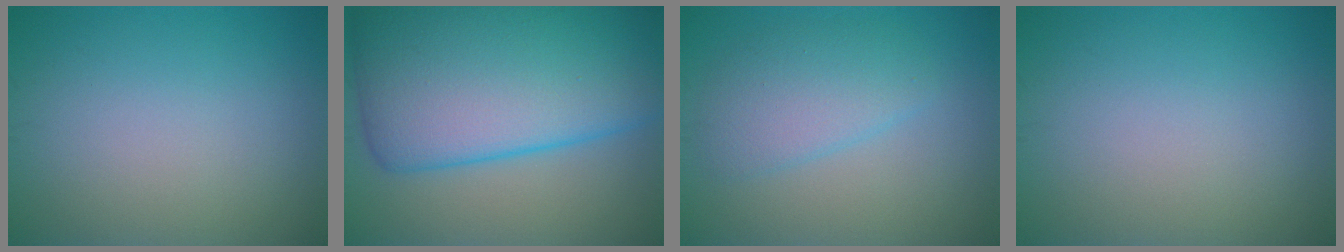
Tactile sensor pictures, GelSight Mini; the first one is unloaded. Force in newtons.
{"total": 15.3, "press": 15.3, "slide": 0.5}
{"total": 3.5, "press": 3.5, "slide": 0.3}
{"total": 0.0}